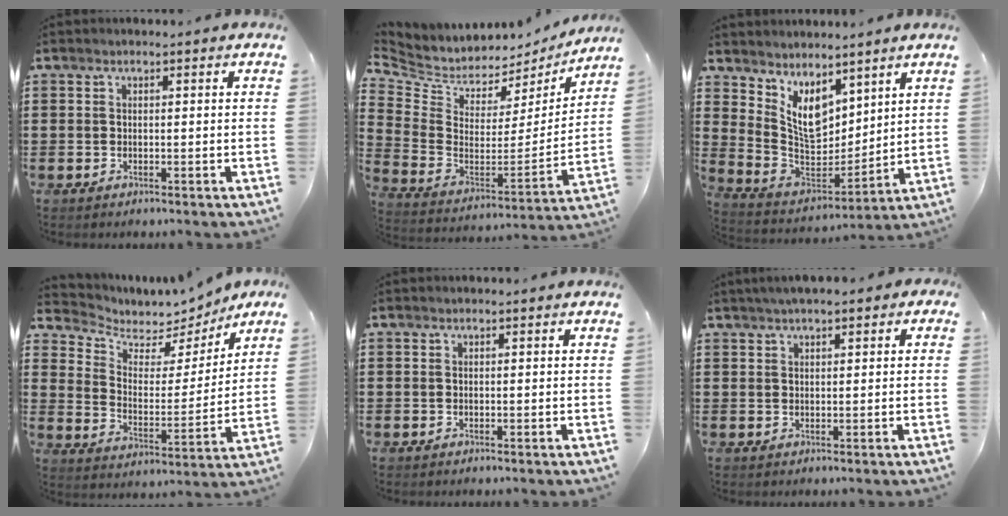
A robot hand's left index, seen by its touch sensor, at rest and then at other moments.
{"total": 4.8, "force": [4.0, 2.6, 0.8], "torque": [-0.048, -0.044, 0.068]}
{"total": 7.2, "force": [4.6, 4.3, 3.4], "torque": [-0.084, -0.027, 0.088]}
{"total": 4.9, "force": [4.2, 2.5, 0.6], "torque": [-0.038, -0.036, 0.068]}
{"total": 0.0}
{"total": 1.8, "force": [1.1, 0.5, 1.3], "torque": [-0.028, 0.005, 0.018]}